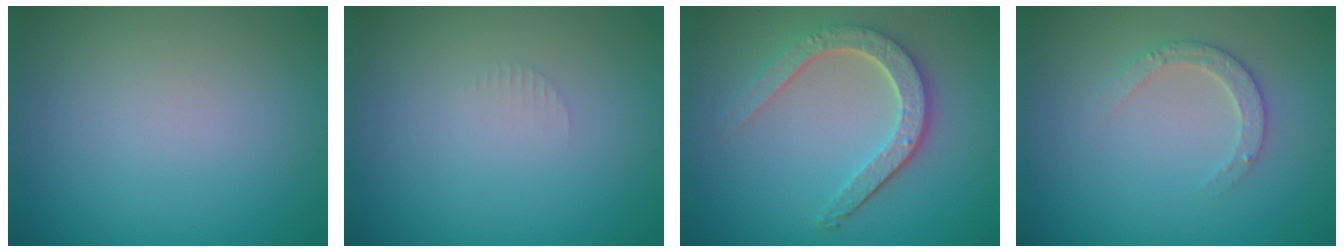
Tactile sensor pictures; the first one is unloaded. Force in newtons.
{"total": 0.7, "press": 0.6, "slide": 0.1}
{"total": 4.5, "press": 3.6, "slide": 2.7}
{"total": 2.1, "press": 2.1, "slide": 0.3}